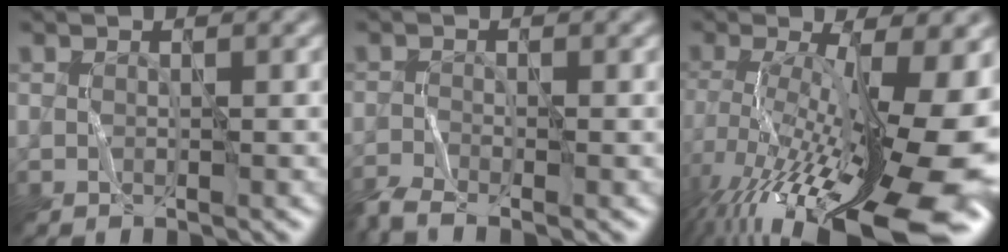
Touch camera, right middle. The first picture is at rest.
{"total": 2.9, "force": [-2.4, 0.4, 1.7], "torque": [-0.036, -0.006, -0.053]}
{"total": 18.7, "force": [-6.8, 5.7, 16.5], "torque": [-0.269, -0.006, -0.112]}